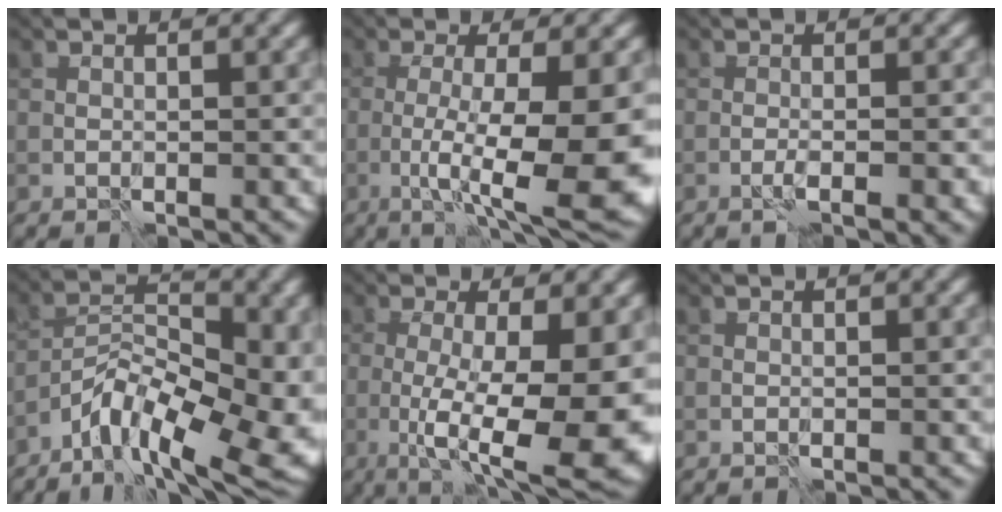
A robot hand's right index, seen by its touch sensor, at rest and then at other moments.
{"total": 11.0, "force": [-2.7, 2.3, 10.5], "torque": [-0.160, -0.012, -0.035]}
{"total": 2.4, "force": [-0.9, 0.5, 2.2], "torque": [-0.028, 0.006, -0.022]}
{"total": 12.3, "force": [-6.5, 5.7, 8.8], "torque": [-0.139, -0.003, -0.107]}
{"total": 12.6, "force": [-1.8, 3.6, 12.0], "torque": [-0.161, -0.011, -0.022]}
{"total": 0.0}